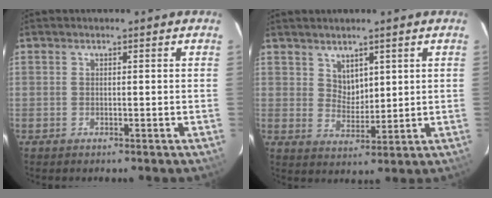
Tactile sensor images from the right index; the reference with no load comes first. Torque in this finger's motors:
{"motor_torque": [-0.19, -0.04, -0.06, 0.00]}